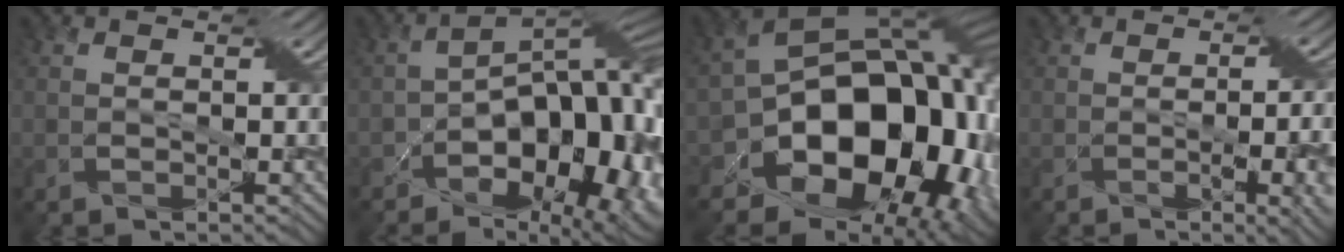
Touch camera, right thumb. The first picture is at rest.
{"total": 20.4, "force": [-7.4, 11.6, 15.1], "torque": [-0.177, -0.007, -0.088]}
{"total": 18.7, "force": [-4.6, 12.9, 12.7], "torque": [-0.183, -0.022, -0.071]}
{"total": 8.2, "force": [-1.9, 2.7, 7.4], "torque": [-0.087, -0.007, -0.017]}